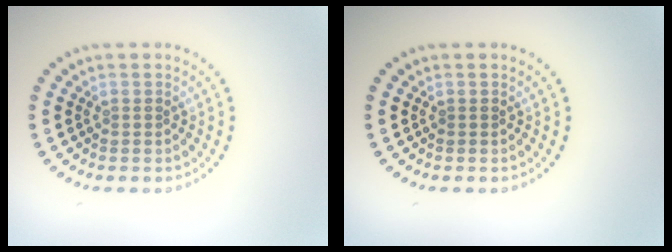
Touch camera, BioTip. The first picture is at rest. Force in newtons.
{"total": 0.0}